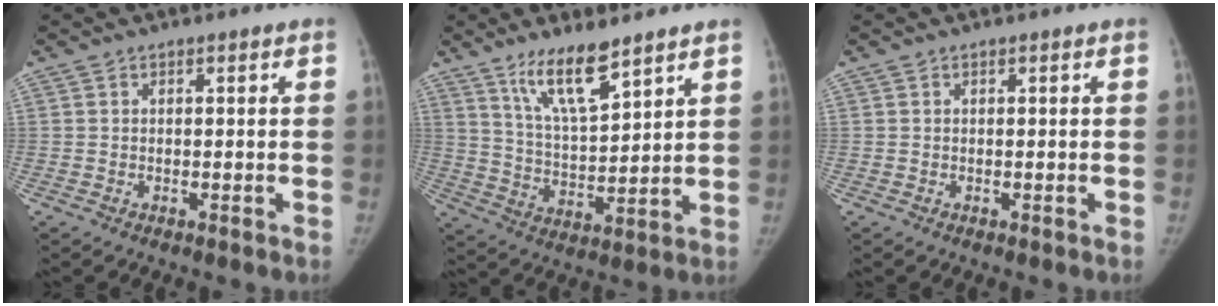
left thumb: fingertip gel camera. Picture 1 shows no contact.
{"total": 11.1, "force": [7.8, 2.8, 7.3], "torque": [-0.120, -0.056, 0.155]}
{"total": 0.0}